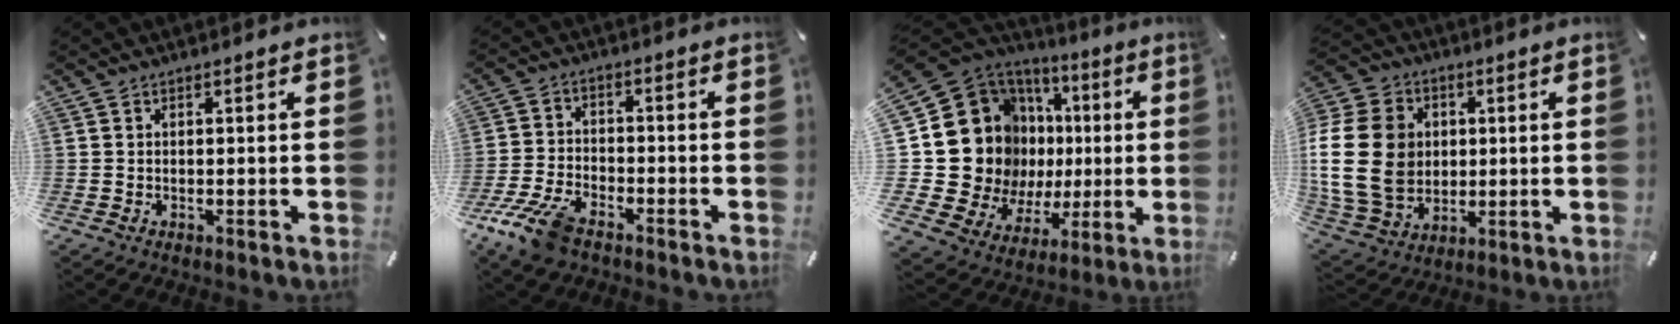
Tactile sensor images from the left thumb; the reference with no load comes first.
{"total": 9.1, "force": [-6.2, 4.2, 5.2], "torque": [-0.125, 0.019, -0.121]}
{"total": 23.6, "force": [2.5, 19.4, 13.3], "torque": [-0.238, -0.065, 0.091]}
{"total": 20.4, "force": [1.3, 16.6, 11.7], "torque": [-0.243, 0.005, 0.023]}